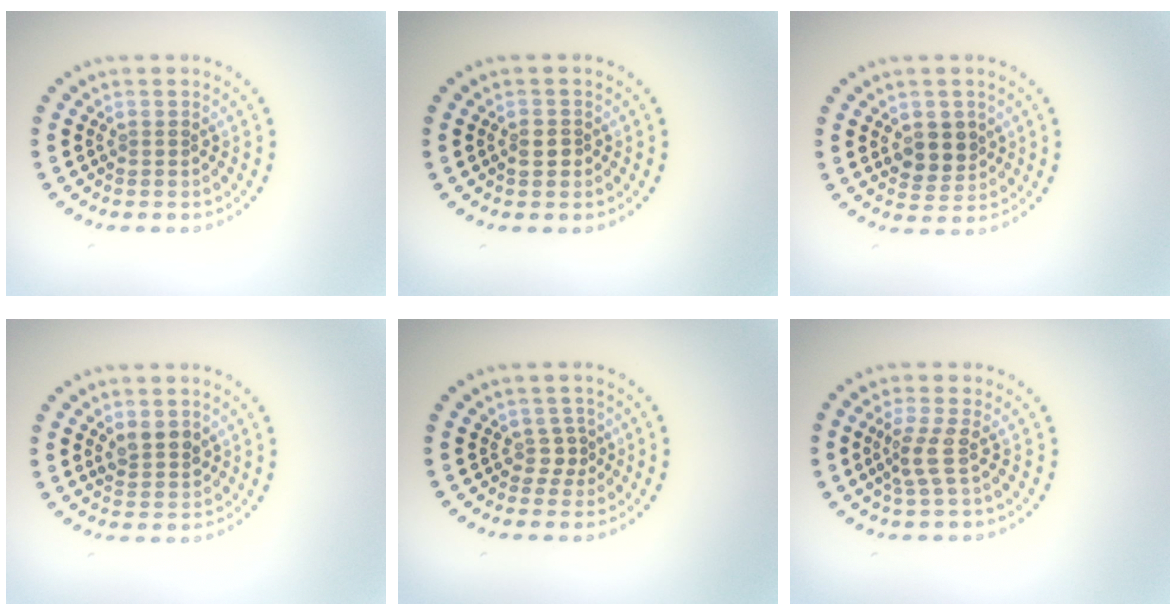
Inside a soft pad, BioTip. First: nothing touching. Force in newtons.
{"total": 1.4, "press": 1.4, "slide": 0.3}
{"total": 2.9, "press": 2.7, "slide": 0.9}
{"total": 2.2, "press": 2.0, "slide": 1.0}
{"total": 1.3, "press": 1.0, "slide": 0.9}
{"total": 2.3, "press": 1.7, "slide": 1.5}